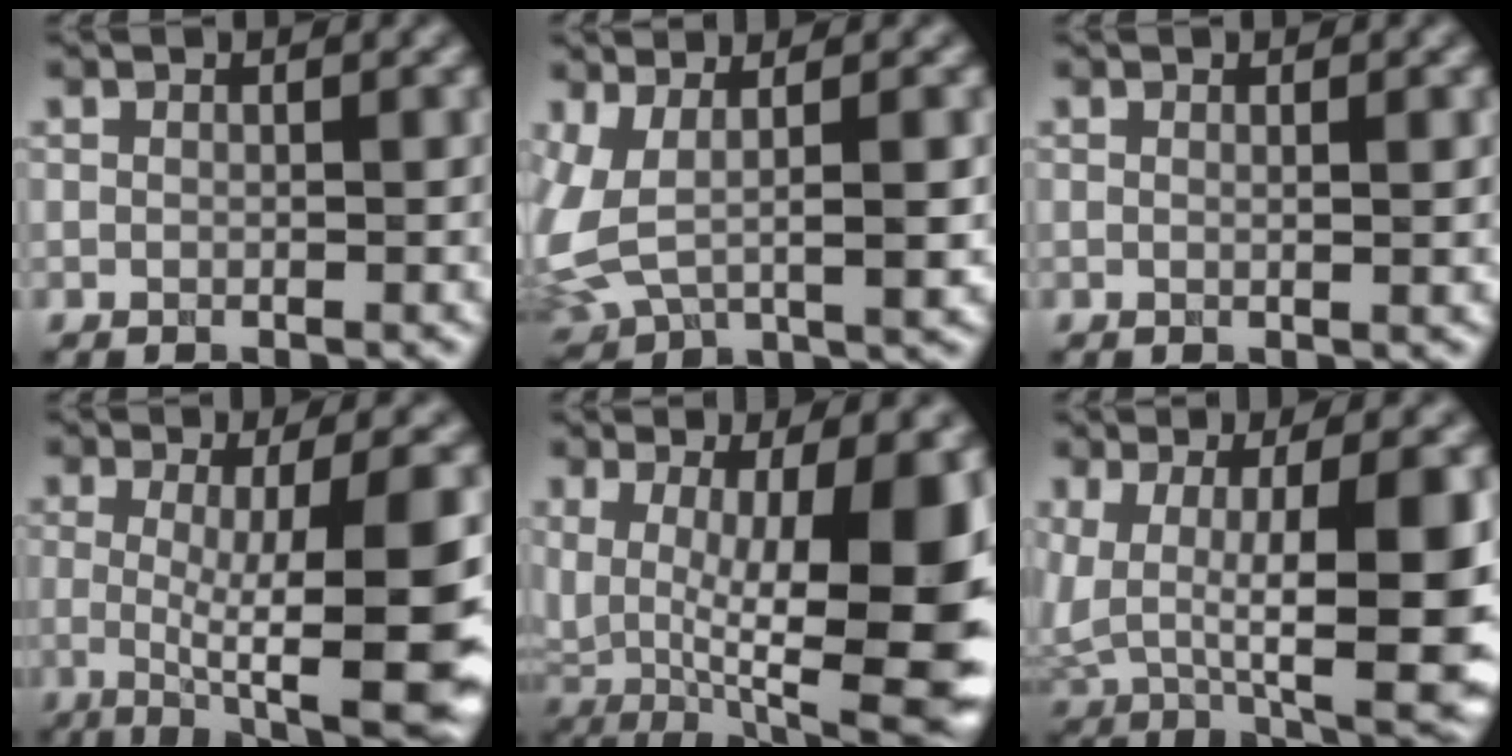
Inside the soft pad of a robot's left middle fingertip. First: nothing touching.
{"total": 6.1, "force": [0.7, 2.7, 5.4], "torque": [-0.124, -0.006, 0.013]}
{"total": 1.1, "force": [0.3, 0.3, 1.0], "torque": [-0.009, 0.002, 0.001]}
{"total": 11.8, "force": [-1.1, 2.7, 11.4], "torque": [-0.152, -0.018, -0.016]}
{"total": 16.2, "force": [0.7, 5.2, 15.3], "torque": [-0.227, -0.015, 0.053]}
{"total": 13.8, "force": [0.3, 6.0, 12.4], "torque": [-0.198, -0.012, 0.025]}